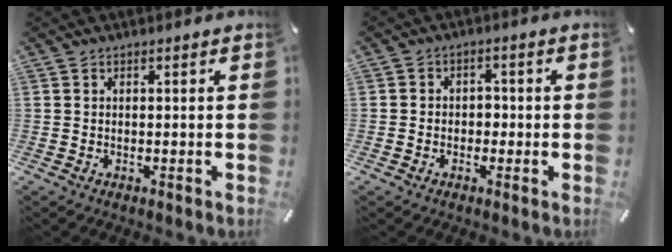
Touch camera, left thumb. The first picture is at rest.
{"total": 2.8, "force": [-1.0, 2.4, 0.8], "torque": [-0.017, 0.010, -0.022]}